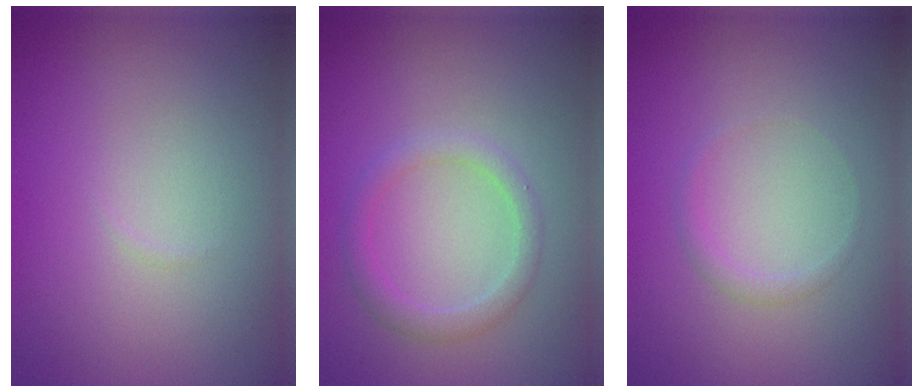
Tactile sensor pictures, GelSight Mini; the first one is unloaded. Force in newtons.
{"total": 2.0, "press": 2.0, "slide": 0.1}
{"total": 0.9, "press": 0.9, "slide": 0.1}